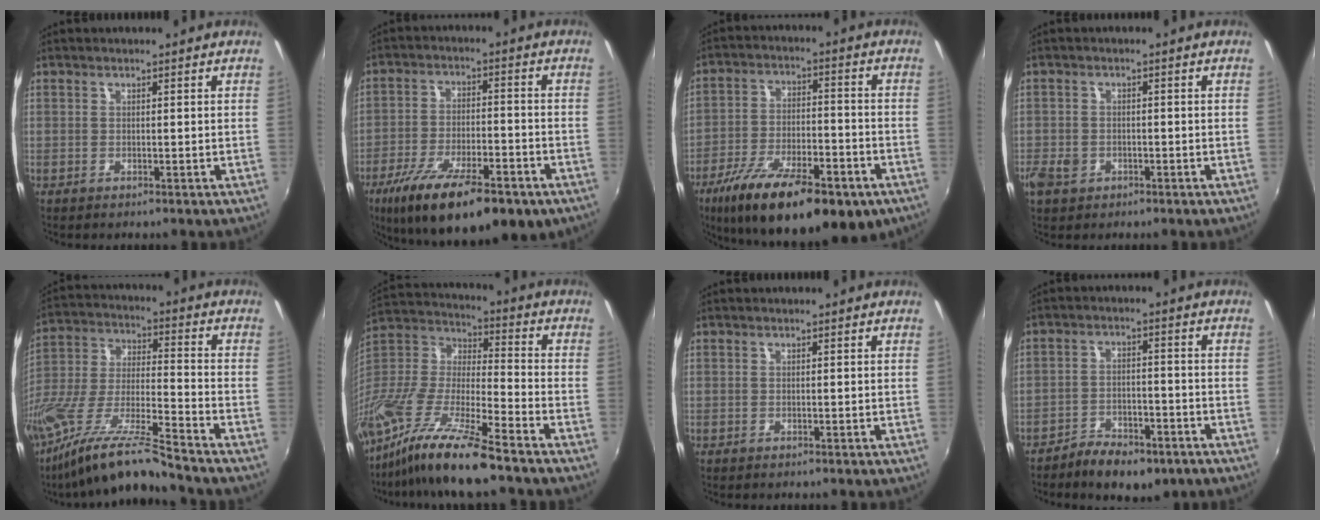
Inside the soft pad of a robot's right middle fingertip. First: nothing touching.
{"total": 20.4, "force": [-13.0, 6.9, 14.1], "torque": [-0.251, -0.050, -0.199]}
{"total": 22.7, "force": [-14.3, 8.2, 15.6], "torque": [-0.275, -0.048, -0.216]}
{"total": 4.7, "force": [-2.3, 3.5, 2.1], "torque": [-0.052, -0.004, -0.041]}
{"total": 16.4, "force": [-13.1, 0.2, 9.8], "torque": [-0.194, -0.027, -0.252]}
{"total": 20.9, "force": [-15.3, 2.7, 13.9], "torque": [-0.266, -0.030, -0.292]}
{"total": 0.0}
{"total": 9.1, "force": [-6.7, 4.2, 4.5], "torque": [-0.105, -0.007, -0.104]}